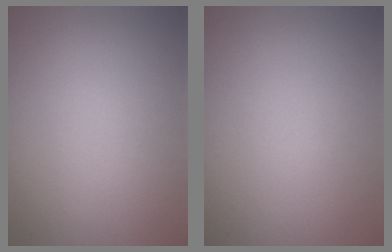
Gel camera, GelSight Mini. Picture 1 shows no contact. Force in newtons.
{"total": 0.0}